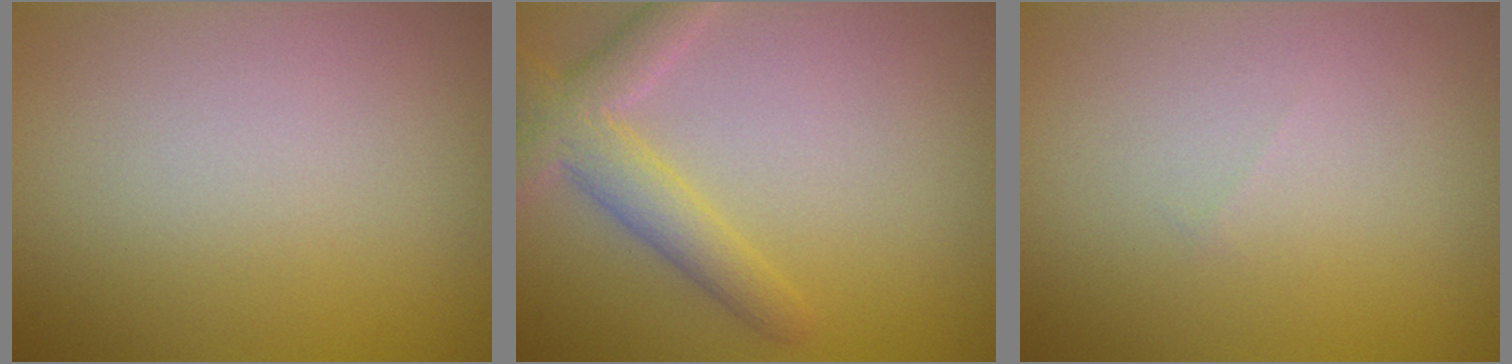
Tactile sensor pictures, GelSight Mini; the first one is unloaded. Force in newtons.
{"total": 3.9, "press": 3.9, "slide": 0.2}
{"total": 0.0}